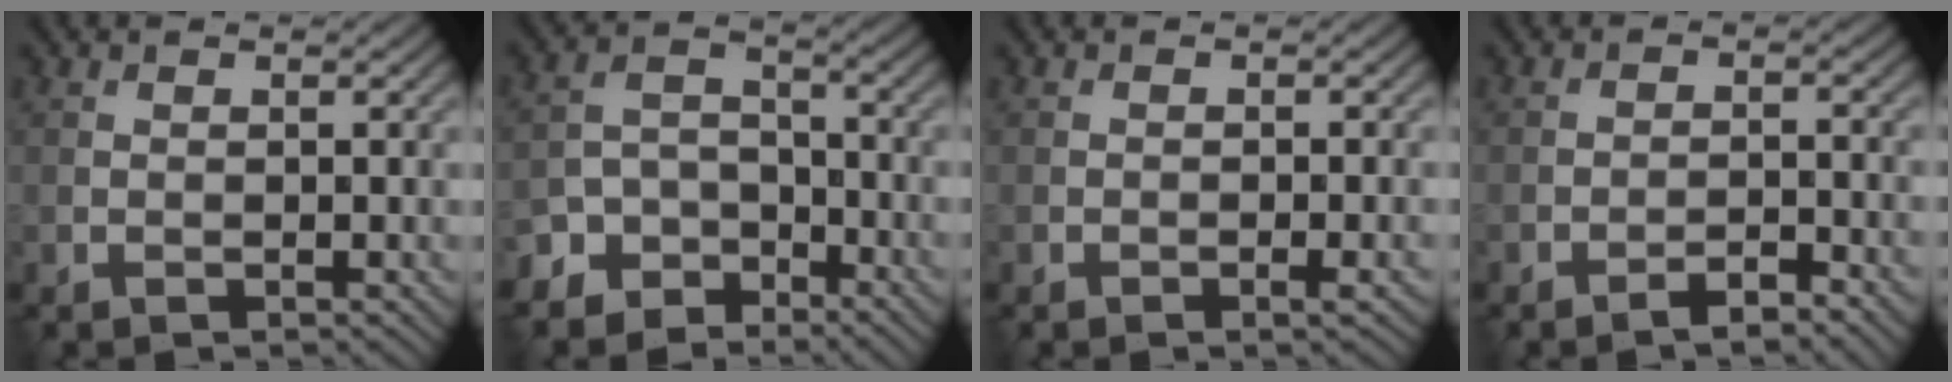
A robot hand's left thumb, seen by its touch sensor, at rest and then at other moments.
{"total": 6.6, "force": [-5.4, 3.6, 1.5], "torque": [-0.032, -0.005, -0.115]}
{"total": 1.3, "force": [-0.7, 0.3, 1.1], "torque": [-0.016, 0.000, -0.010]}
{"total": 2.9, "force": [-2.3, 0.5, 1.8], "torque": [-0.027, 0.008, -0.039]}